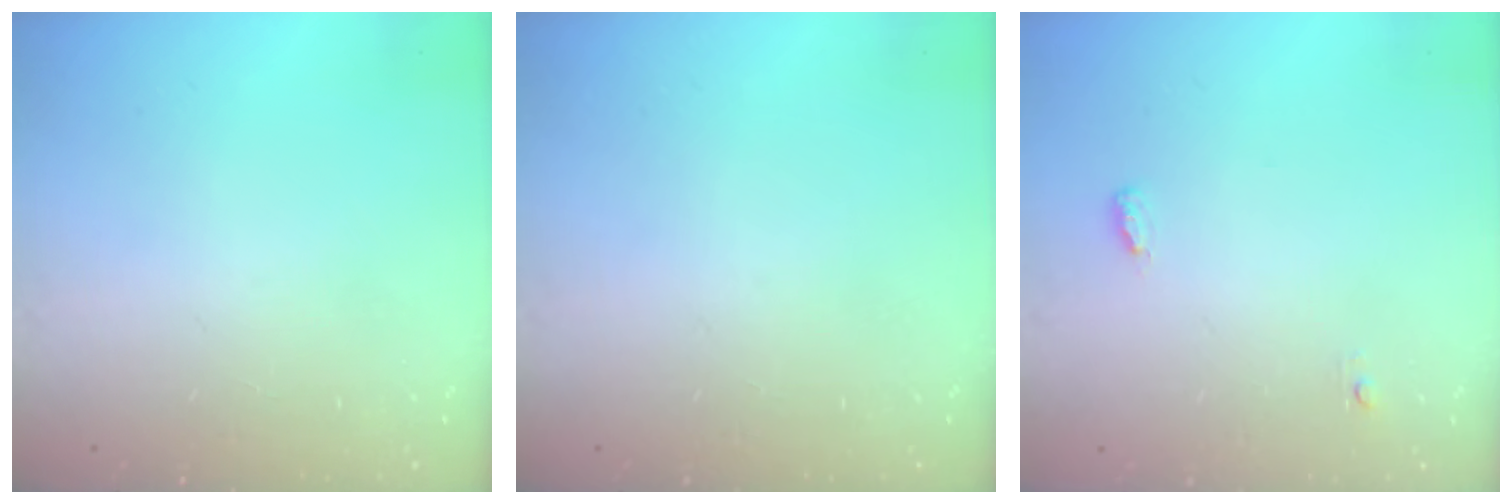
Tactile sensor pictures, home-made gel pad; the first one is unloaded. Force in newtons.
{"total": 0.0}
{"total": 3.9, "press": 3.8, "slide": 1.0}